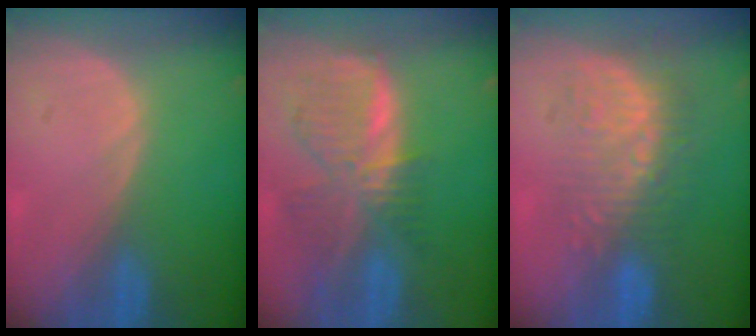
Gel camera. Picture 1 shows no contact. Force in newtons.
{"total": 8.7, "press": 7.5, "slide": 4.3}
{"total": 9.3, "press": 8.4, "slide": 3.9}